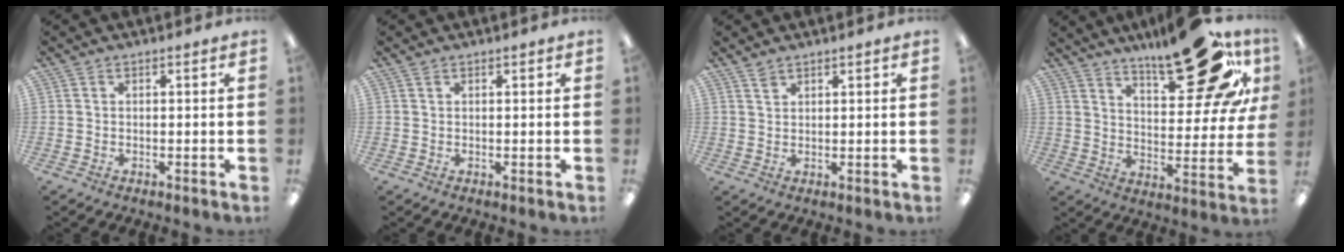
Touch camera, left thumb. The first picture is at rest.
{"total": 0.7, "force": [0.4, 0.4, 0.4], "torque": [-0.008, 0.004, 0.007]}
{"total": 2.1, "force": [1.8, 0.9, 0.7], "torque": [-0.007, -0.006, 0.032]}
{"total": 24.7, "force": [15.4, 9.4, 16.9], "torque": [-0.219, -0.086, 0.245]}